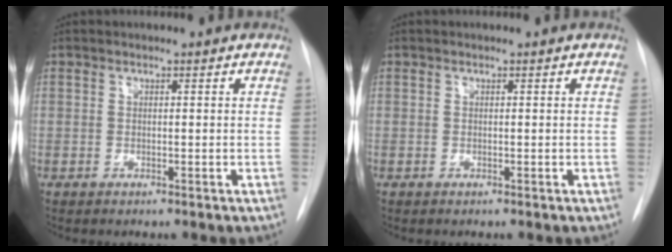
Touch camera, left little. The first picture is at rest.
{"total": 0.0}